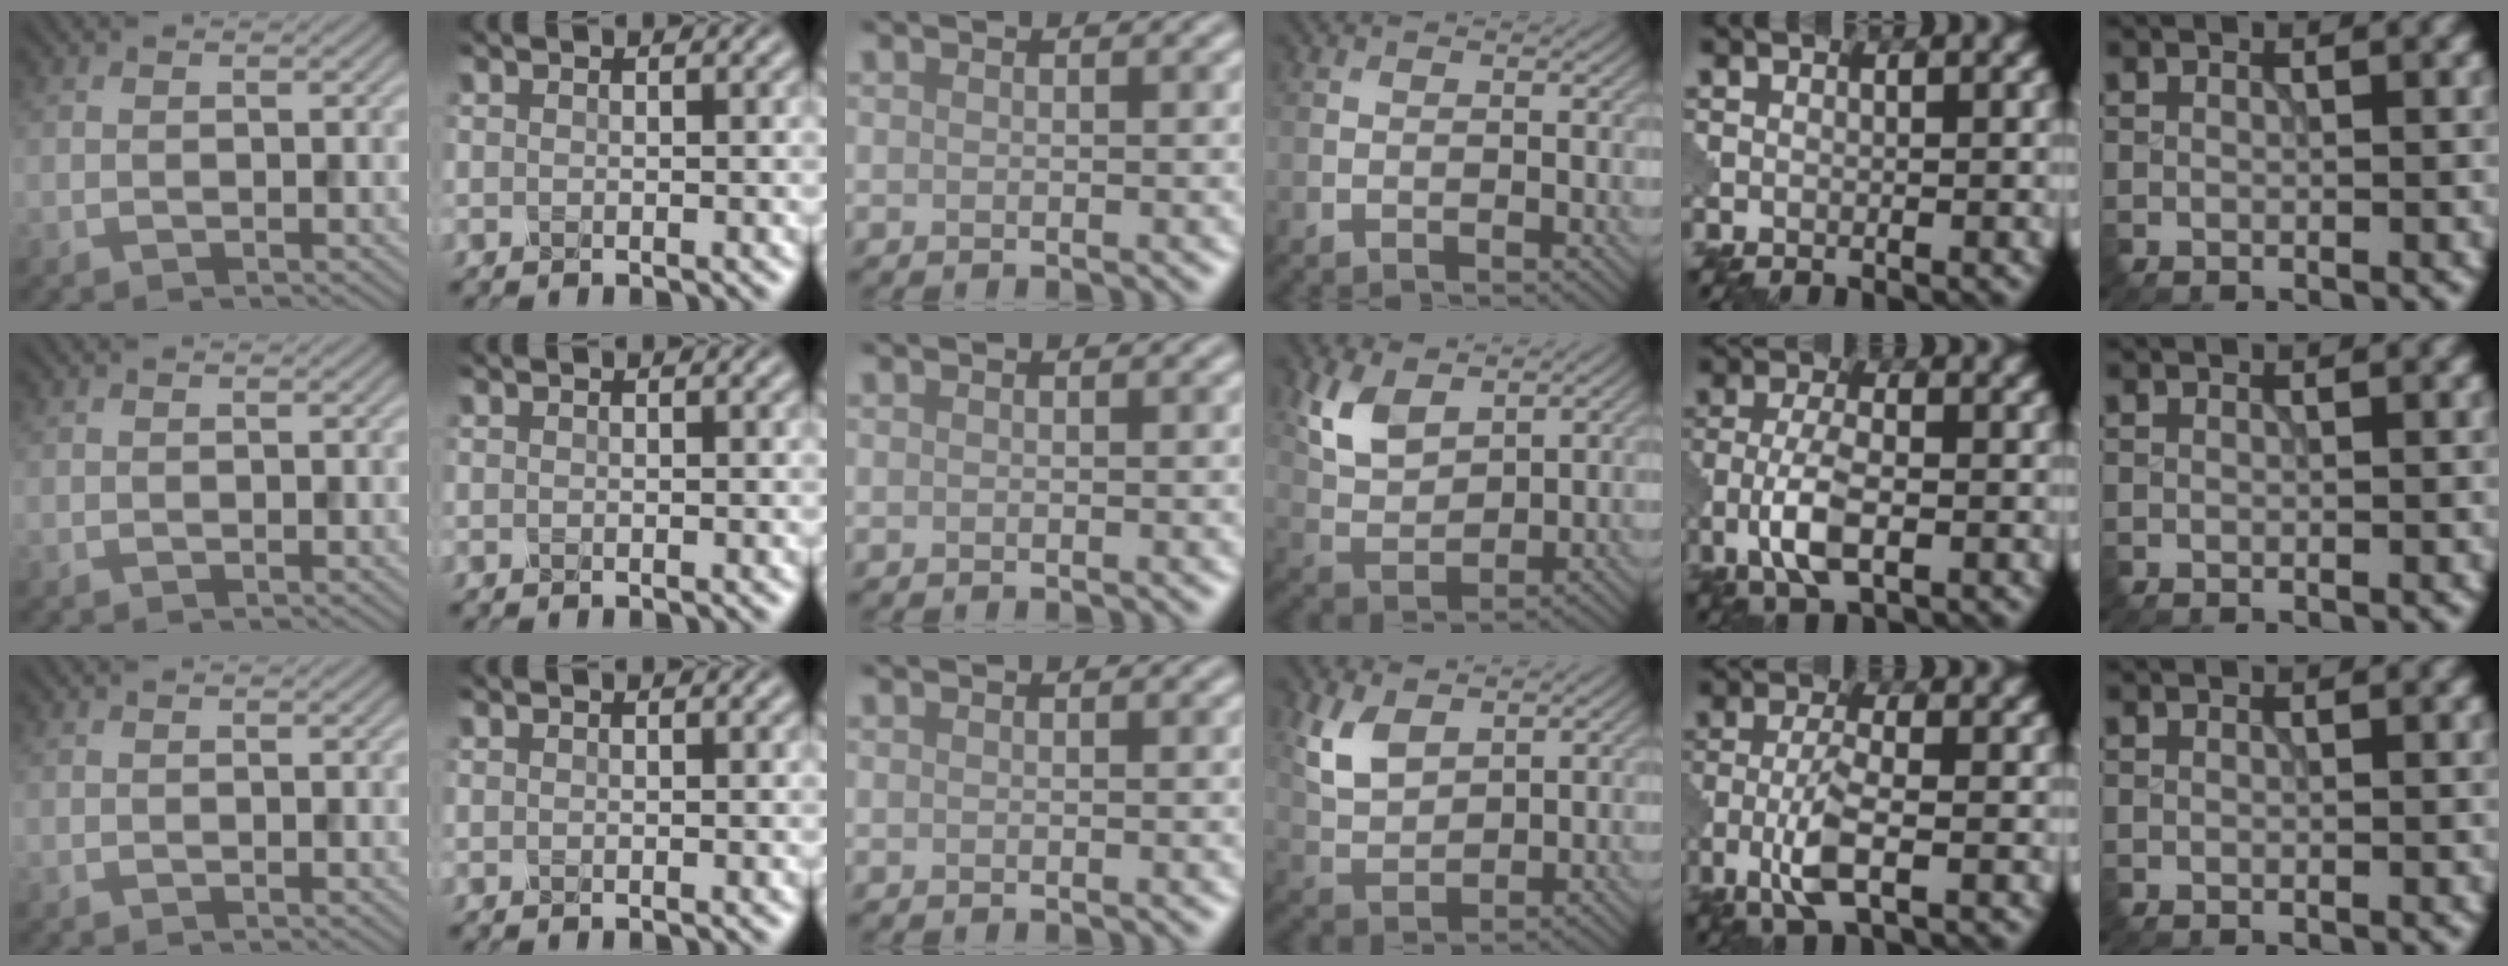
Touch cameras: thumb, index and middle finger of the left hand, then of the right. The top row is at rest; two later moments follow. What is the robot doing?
{"motion": "squeeze", "object": "clothespin"}